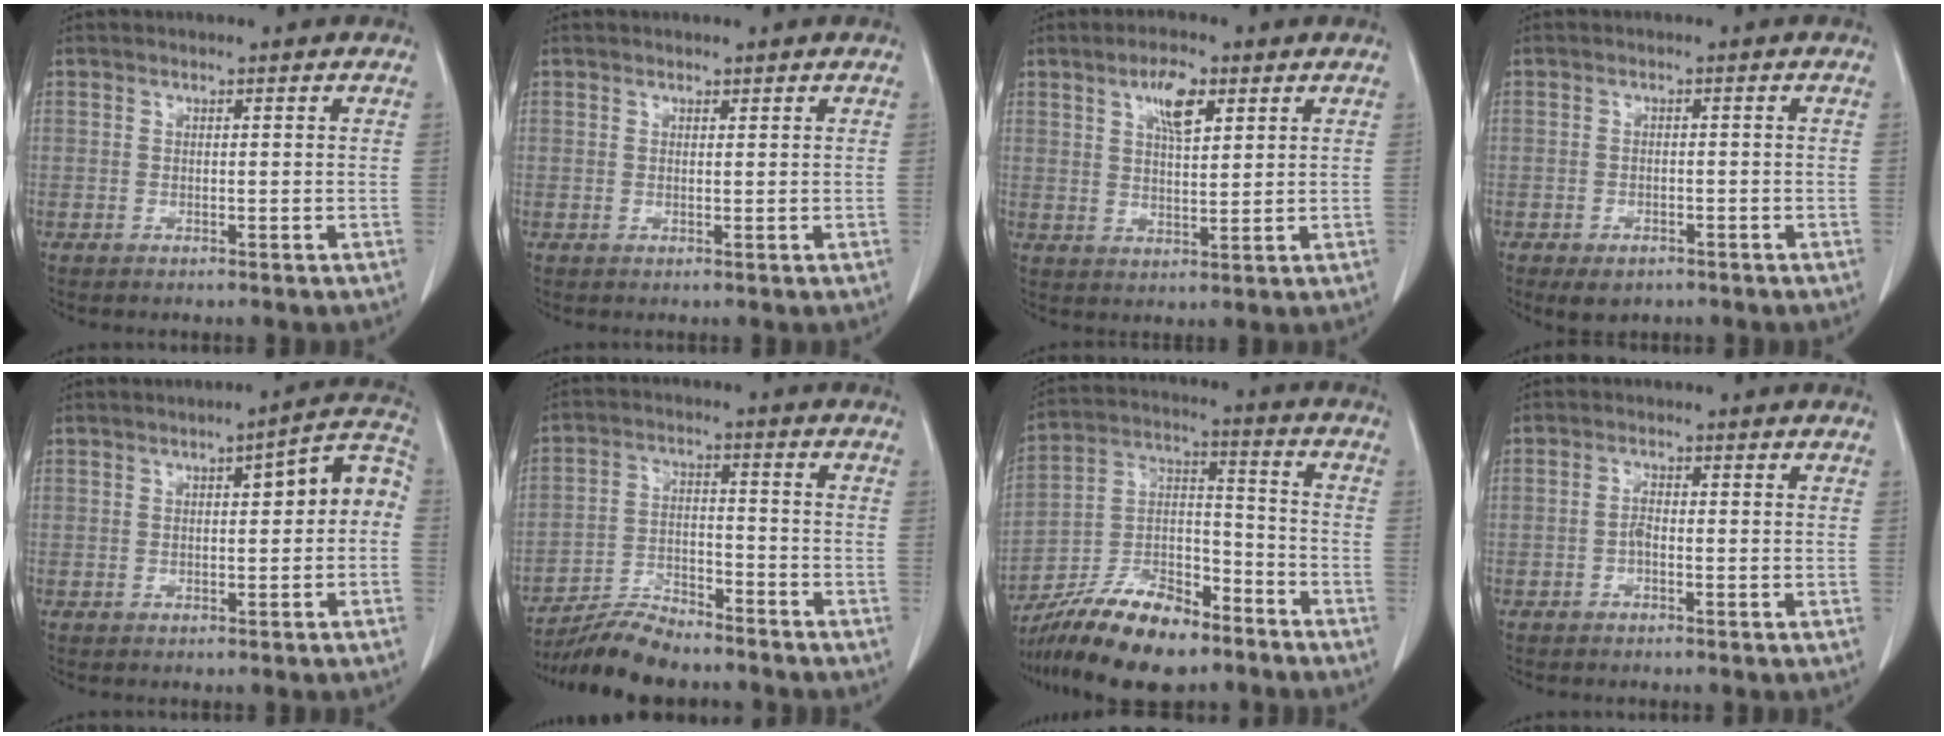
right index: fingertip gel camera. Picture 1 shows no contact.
{"total": 0.5, "force": [0.4, 0.3, 0.2], "torque": [-0.003, -0.001, 0.006]}
{"total": 6.3, "force": [3.0, 2.2, 5.0], "torque": [-0.093, 0.004, 0.055]}
{"total": 4.5, "force": [-3.0, 2.7, 2.1], "torque": [-0.032, -0.002, -0.040]}
{"total": 8.2, "force": [0.5, 2.5, 7.8], "torque": [-0.102, 0.041, 0.005]}
{"total": 10.6, "force": [-9.6, 2.4, 3.7], "torque": [-0.070, -0.004, -0.170]}
{"total": 18.2, "force": [-14.0, 5.7, 10.2], "torque": [-0.207, 0.006, -0.250]}
{"total": 1.8, "force": [-0.6, 0.8, 1.4], "torque": [-0.027, 0.005, -0.012]}